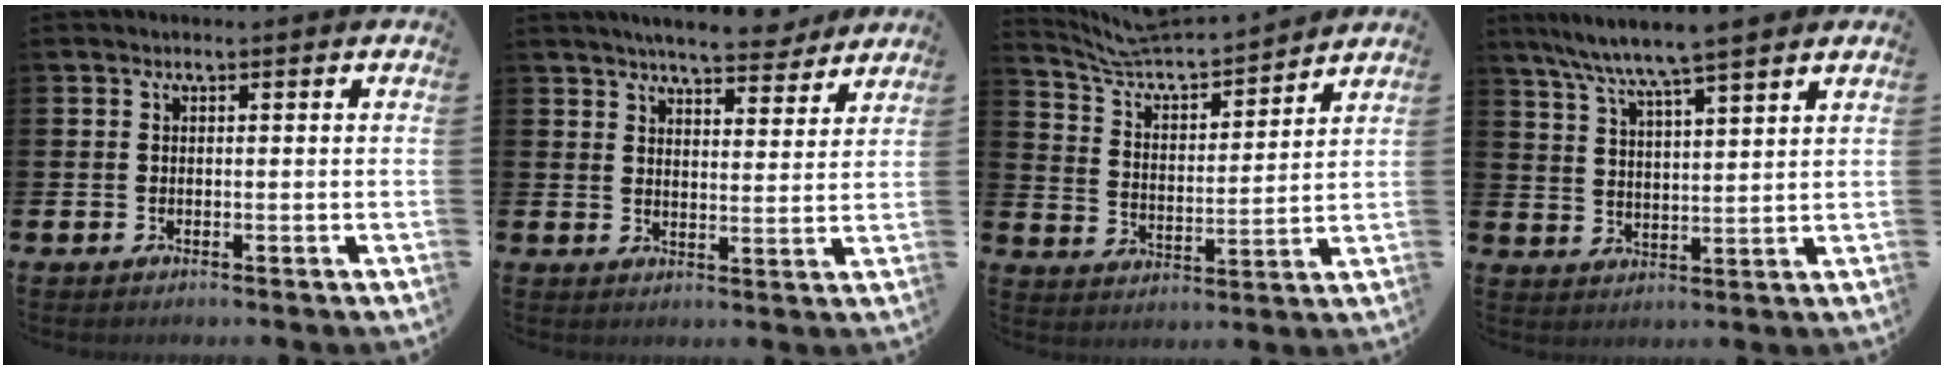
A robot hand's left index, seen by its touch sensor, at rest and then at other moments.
{"total": 6.3, "force": [6.0, 1.0, 1.8], "torque": [-0.030, -0.034, 0.103]}
{"total": 6.9, "force": [6.7, 1.1, 1.4], "torque": [-0.061, -0.060, 0.114]}
{"total": 7.2, "force": [6.7, -0.2, 2.7], "torque": [-0.080, -0.030, 0.119]}